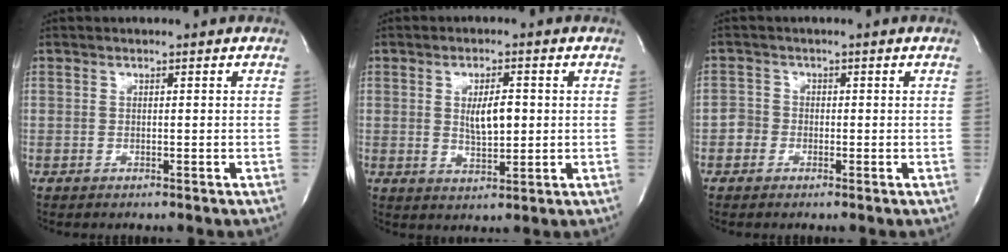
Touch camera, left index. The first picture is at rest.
{"total": 4.7, "force": [0.3, 1.6, 4.4], "torque": [-0.077, -0.009, 0.009]}
{"total": 1.8, "force": [-0.9, 1.5, 0.0], "torque": [0.010, 0.003, -0.024]}